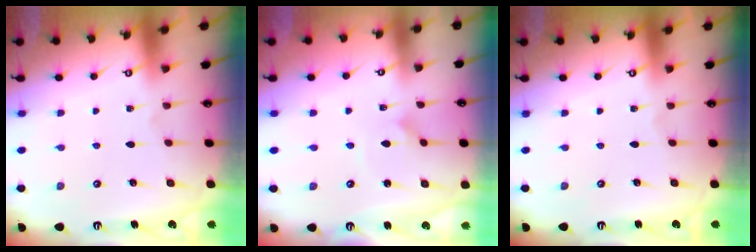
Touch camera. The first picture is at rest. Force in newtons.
{"total": 1.5, "press": 1.5, "slide": 0.0}
{"total": 0.0}